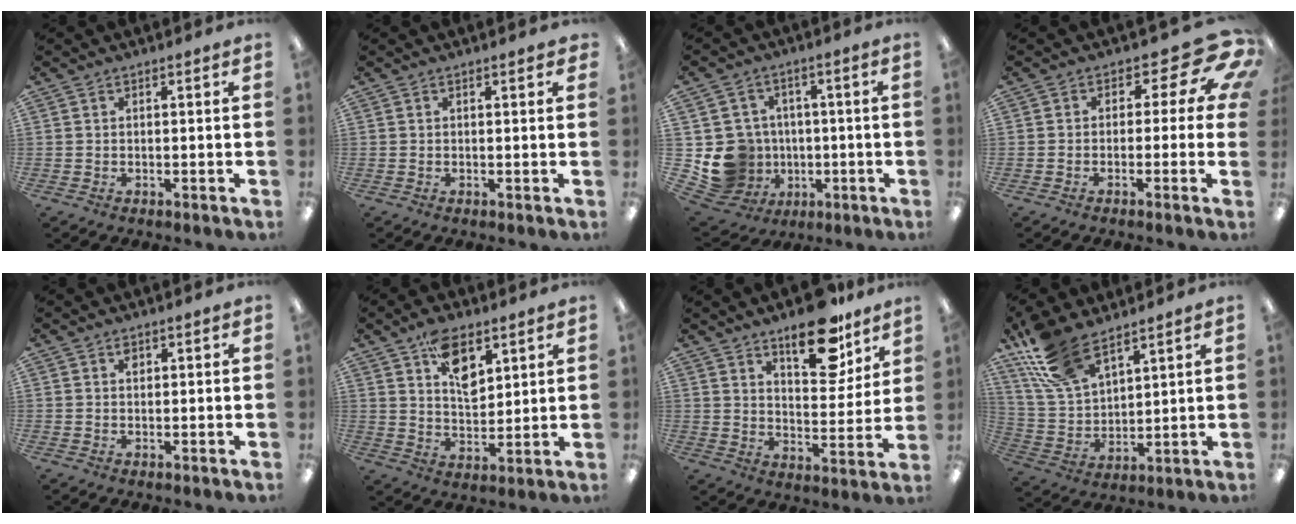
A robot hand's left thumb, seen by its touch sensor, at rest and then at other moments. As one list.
[{"total": 0.7, "force": [0.5, 0.3, 0.4], "torque": [0.000, -0.001, 0.006]}, {"total": 12.2, "force": [-1.7, 11.7, 2.9], "torque": [-0.077, 0.013, -0.008]}, {"total": 11.2, "force": [4.3, 5.6, 8.6], "torque": [-0.113, -0.027, 0.073]}, {"total": 1.2, "force": [0.7, 0.9, 0.5], "torque": [-0.004, -0.001, 0.012]}, {"total": 10.2, "force": [5.7, 5.9, 6.1], "torque": [-0.085, -0.022, 0.101]}, {"total": 15.0, "force": [10.8, 6.3, 8.3], "torque": [-0.103, -0.063, 0.184]}, {"total": 15.1, "force": [11.4, 6.7, 7.4], "torque": [-0.171, -0.043, 0.219]}]